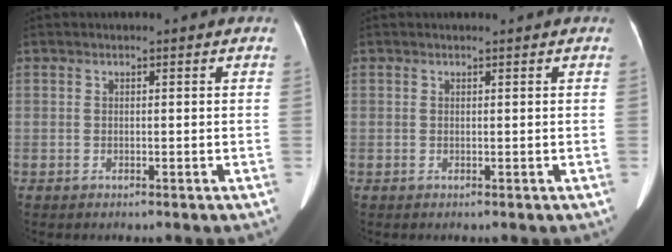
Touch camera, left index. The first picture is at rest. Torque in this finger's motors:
{"motor_torque": [0.05, 0.03, -0.09, 0.00]}